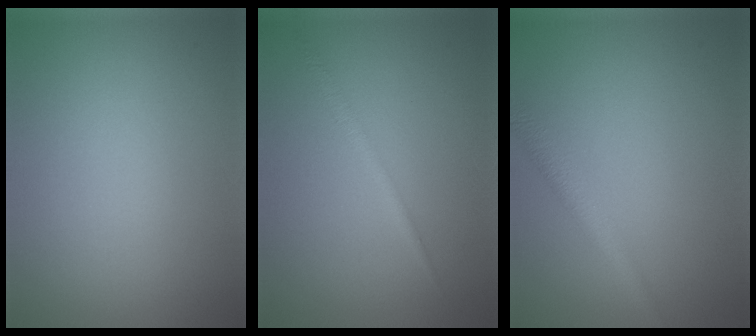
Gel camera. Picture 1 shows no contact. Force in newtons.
{"total": 1.4, "press": 1.4, "slide": 0.1}
{"total": 2.5, "press": 2.5, "slide": 0.1}